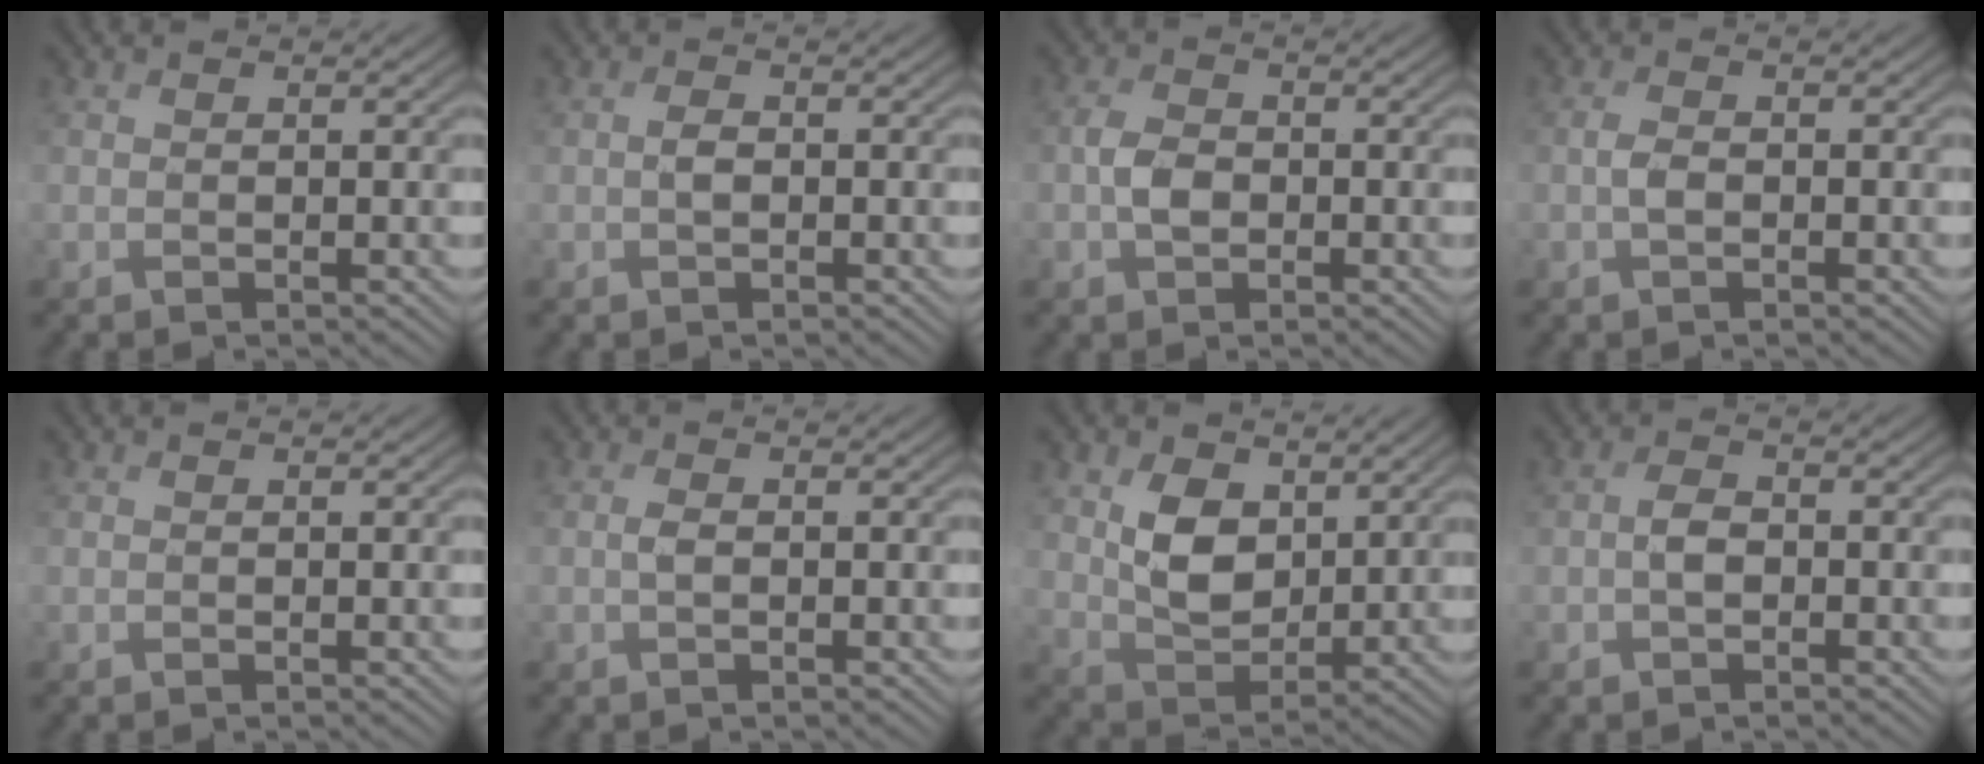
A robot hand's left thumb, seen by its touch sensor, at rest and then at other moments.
{"total": 1.3, "force": [-0.3, 0.7, 1.0], "torque": [-0.020, 0.004, -0.008]}
{"total": 2.9, "force": [-0.7, 2.1, 1.9], "torque": [-0.043, 0.000, -0.020]}
{"total": 1.6, "force": [-0.5, 0.7, 1.3], "torque": [-0.028, 0.003, -0.014]}
{"total": 0.0}
{"total": 1.1, "force": [-0.2, 0.4, 1.0], "torque": [-0.024, 0.002, -0.005]}
{"total": 6.6, "force": [2.6, 4.3, 4.3], "torque": [-0.095, -0.011, 0.050]}
{"total": 2.1, "force": [-0.7, 1.3, 1.5], "torque": [-0.030, 0.004, -0.018]}